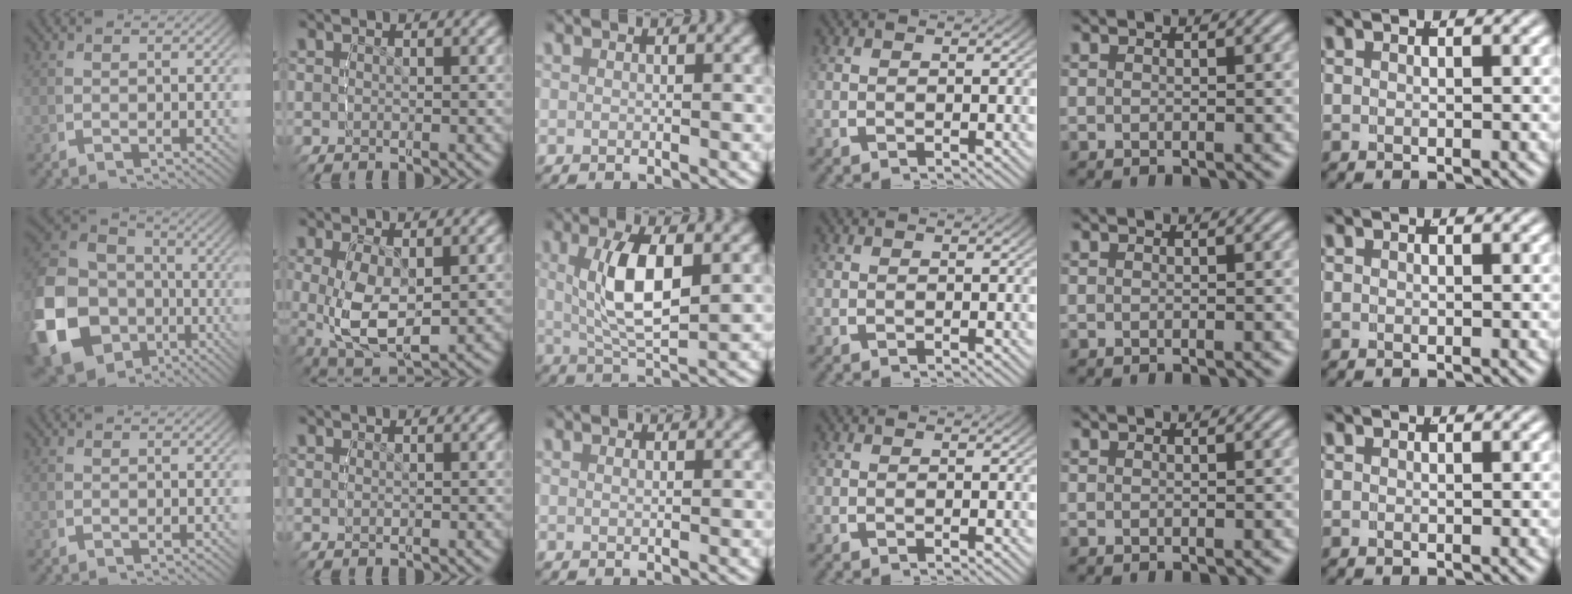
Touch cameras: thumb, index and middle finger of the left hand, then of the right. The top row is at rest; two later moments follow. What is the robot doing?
{"motion": "lift_and_place", "object": "bottle cap"}